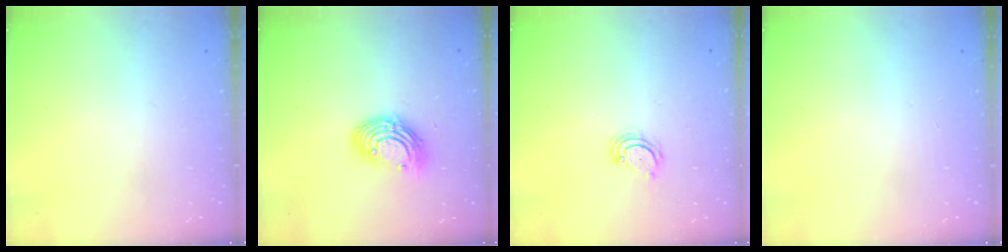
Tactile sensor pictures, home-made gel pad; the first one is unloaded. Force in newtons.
{"total": 11.2, "press": 11.2, "slide": 1.0}
{"total": 4.5, "press": 4.5, "slide": 0.4}
{"total": 0.0}